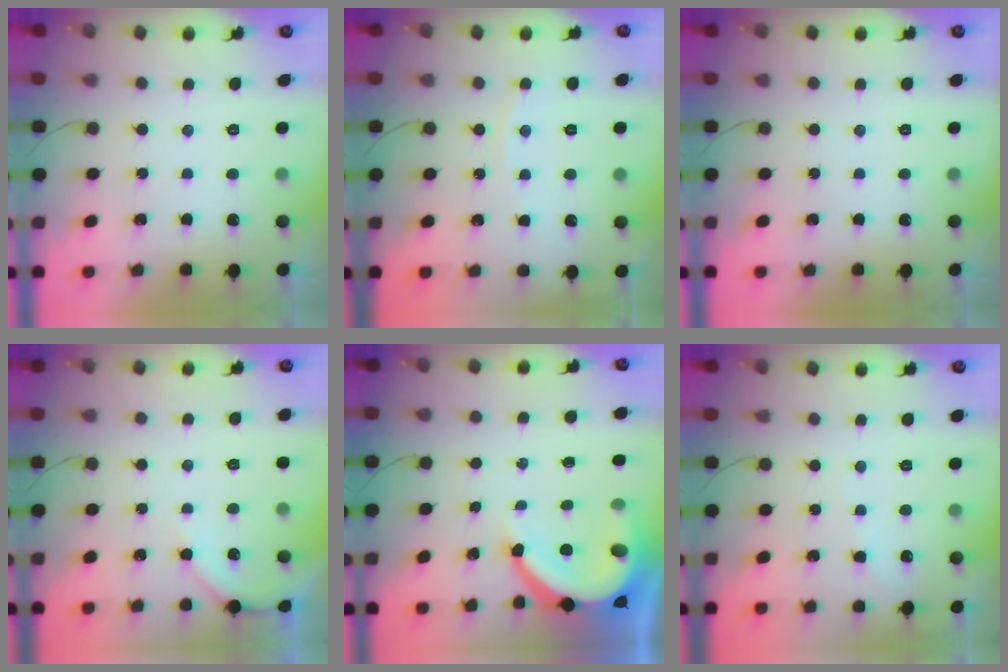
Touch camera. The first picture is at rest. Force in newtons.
{"total": 3.4, "press": 3.3, "slide": 0.4}
{"total": 0.0}
{"total": 4.0, "press": 3.9, "slide": 0.7}
{"total": 11.7, "press": 11.6, "slide": 1.5}
{"total": 3.4, "press": 3.4, "slide": 0.5}